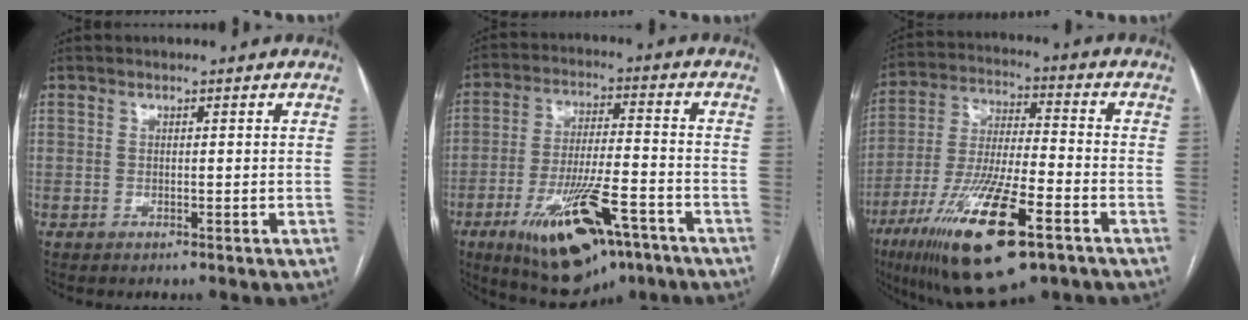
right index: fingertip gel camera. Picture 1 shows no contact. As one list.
[{"total": 16.9, "force": [-9.1, 5.0, 13.3], "torque": [-0.230, -0.014, -0.141]}, {"total": 19.3, "force": [-10.1, 3.9, 16.0], "torque": [-0.323, -0.034, -0.172]}]